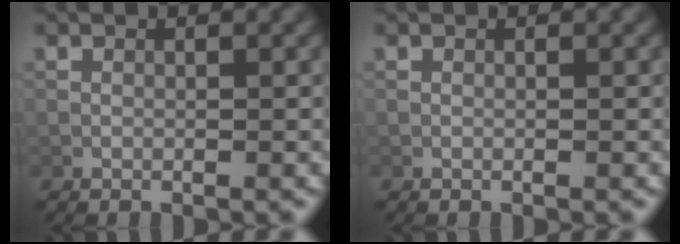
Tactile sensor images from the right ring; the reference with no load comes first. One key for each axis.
{"total": 0.0}